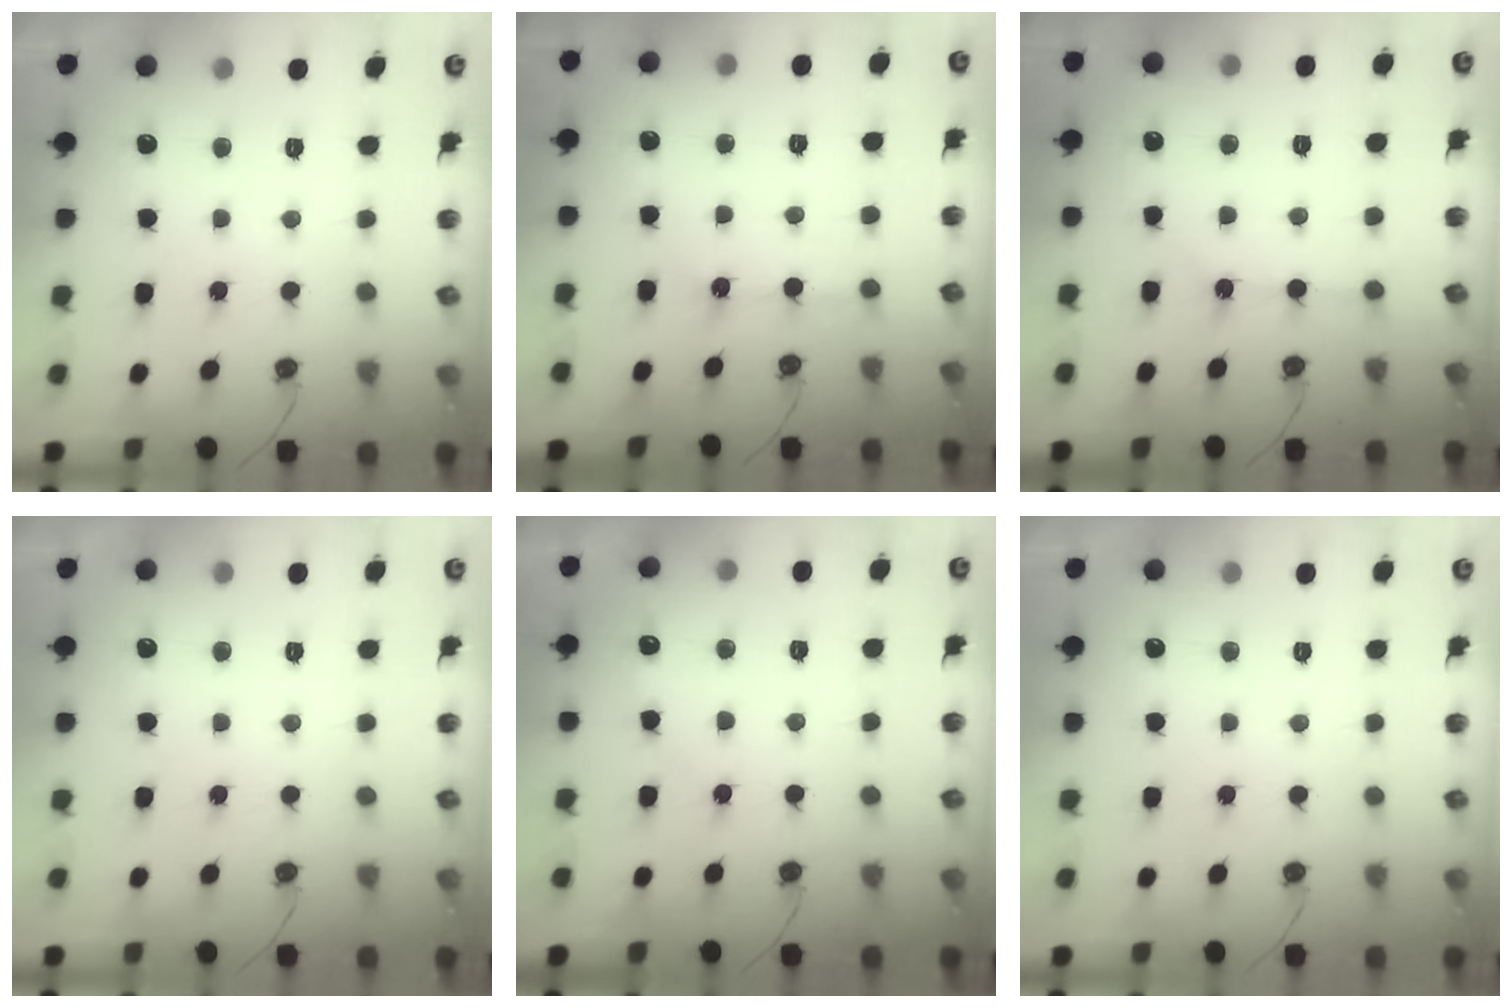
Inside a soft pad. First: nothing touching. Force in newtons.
{"total": 3.5, "press": 3.5, "slide": 0.5}
{"total": 4.8, "press": 4.8, "slide": 0.7}
{"total": 0.0}
{"total": 4.9, "press": 4.9, "slide": 0.7}
{"total": 0.0}